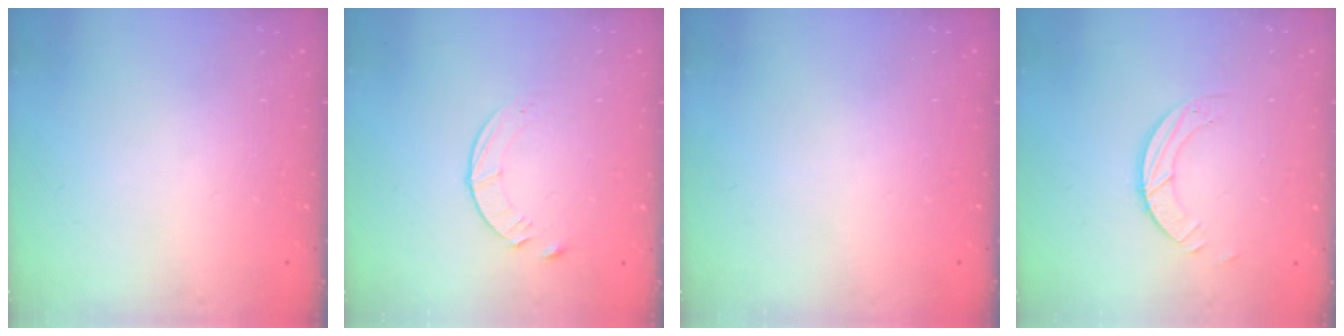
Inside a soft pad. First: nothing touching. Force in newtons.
{"total": 5.6, "press": 5.6, "slide": 0.7}
{"total": 0.0}
{"total": 3.2, "press": 3.1, "slide": 0.3}